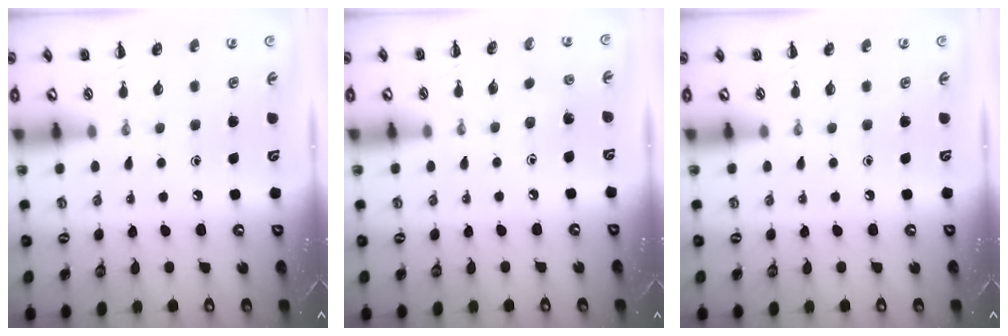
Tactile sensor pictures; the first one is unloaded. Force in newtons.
{"total": 1.7, "press": 1.5, "slide": 0.7}
{"total": 0.0}